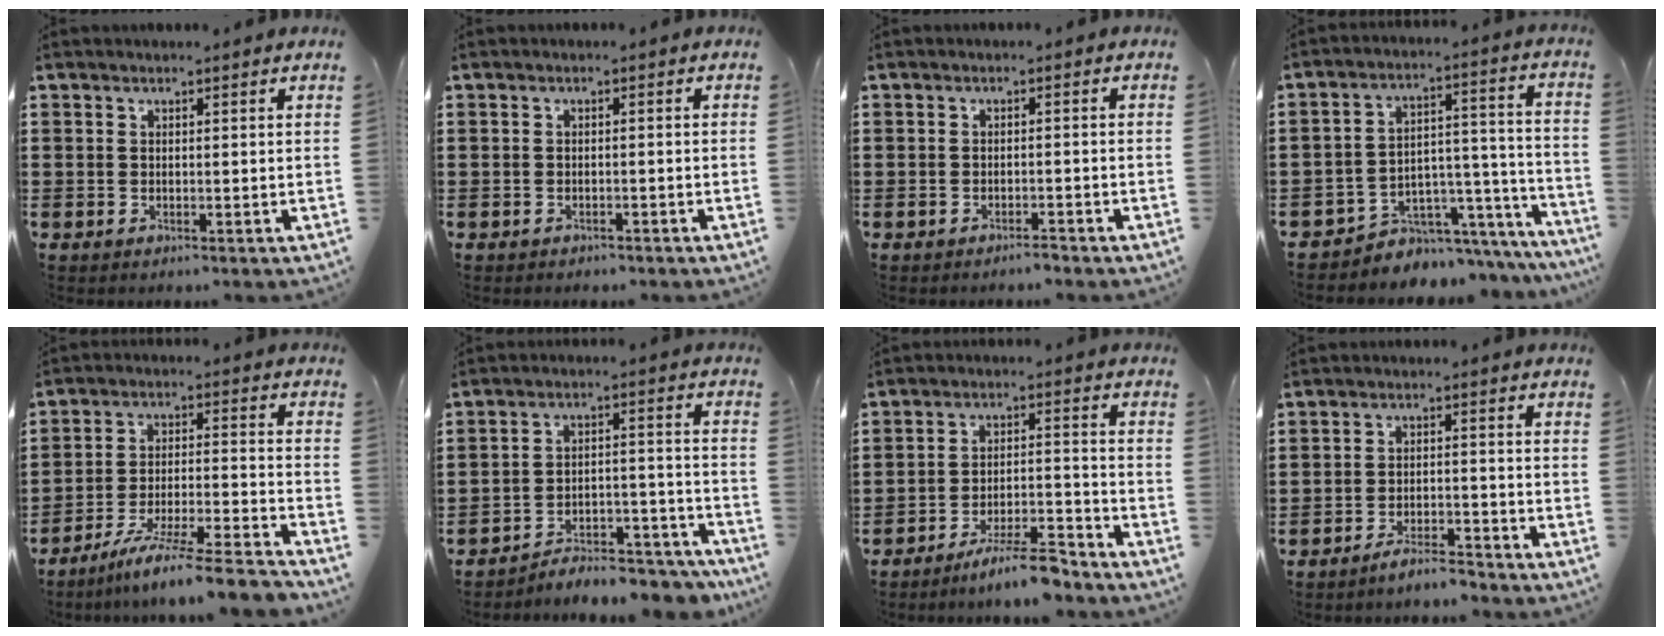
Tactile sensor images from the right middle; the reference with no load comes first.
{"total": 0.8, "force": [-0.8, 0.2, 0.0], "torque": [-0.003, -0.002, -0.017]}
{"total": 1.2, "force": [-1.1, 0.1, 0.4], "torque": [-0.012, -0.002, -0.021]}
{"total": 4.4, "force": [-3.7, 2.4, 0.0], "torque": [-0.014, -0.005, -0.073]}
{"total": 9.4, "force": [-8.3, -0.4, 4.4], "torque": [-0.071, -0.001, -0.159]}
{"total": 5.9, "force": [-5.8, 0.6, 1.0], "torque": [-0.015, 0.008, -0.114]}
{"total": 7.5, "force": [-6.6, 0.3, 3.5], "torque": [-0.056, 0.000, -0.118]}
{"total": 3.8, "force": [-3.7, 0.1, 0.9], "torque": [-0.017, 0.002, -0.073]}